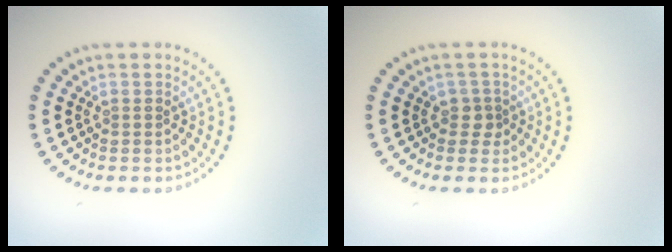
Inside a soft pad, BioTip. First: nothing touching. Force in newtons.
{"total": 1.4, "press": 1.1, "slide": 0.9}